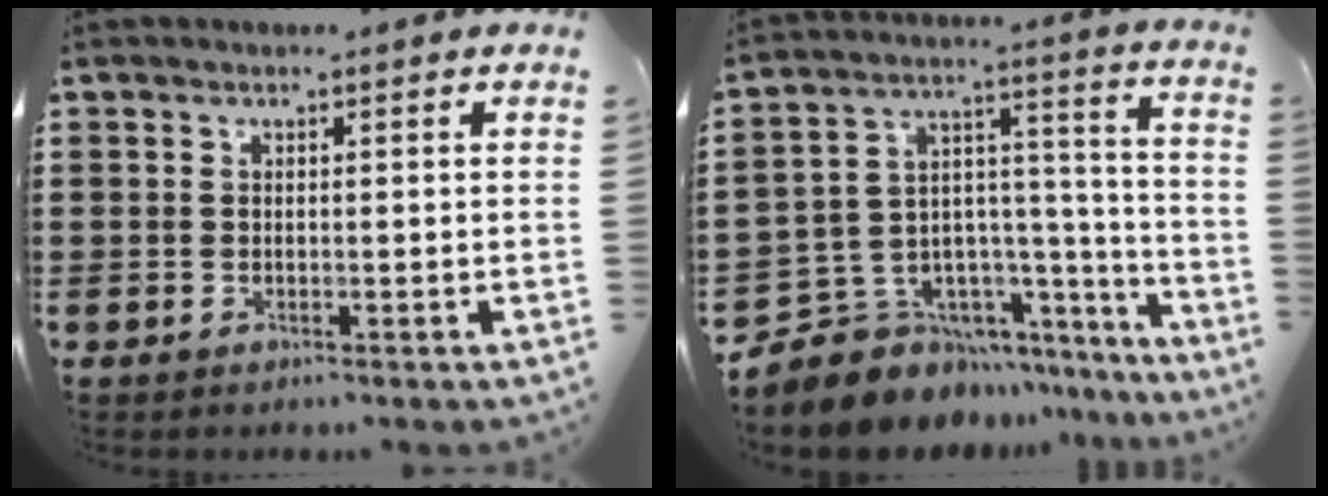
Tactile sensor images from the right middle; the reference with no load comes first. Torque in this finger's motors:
{"motor_torque": [2.14, 0.00, 0.46, 0.04]}